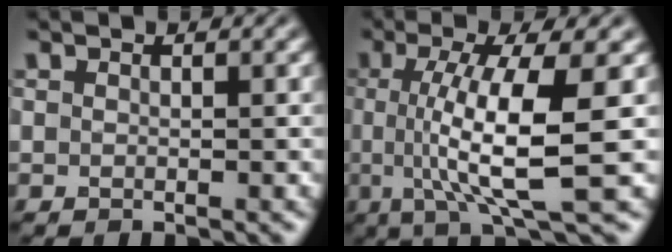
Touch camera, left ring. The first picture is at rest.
{"total": 8.8, "force": [-0.2, 2.2, 8.6], "torque": [-0.137, -0.007, -0.002]}